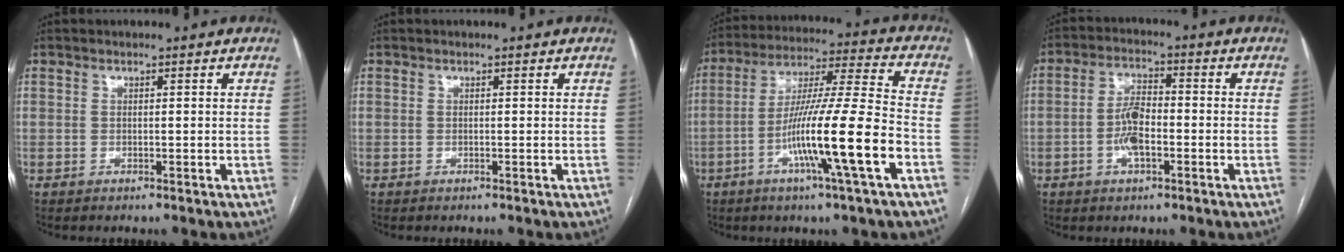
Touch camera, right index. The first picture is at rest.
{"total": 0.0}
{"total": 16.4, "force": [-6.0, -1.0, 15.2], "torque": [-0.275, -0.008, -0.108]}
{"total": 6.0, "force": [-1.7, 2.2, 5.4], "torque": [-0.115, 0.009, -0.033]}